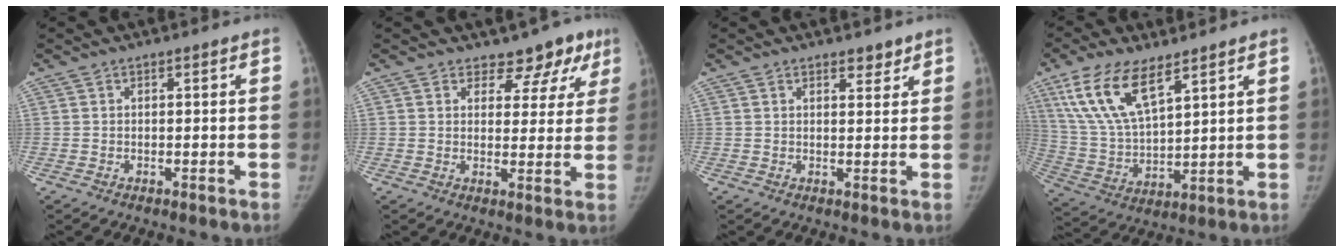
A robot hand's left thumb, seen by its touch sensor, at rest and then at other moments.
{"total": 7.7, "force": [5.7, 4.7, 2.0], "torque": [0.021, -0.029, 0.057]}
{"total": 2.4, "force": [1.8, 1.1, 1.1], "torque": [-0.002, -0.013, 0.025]}
{"total": 14.8, "force": [8.5, 6.0, 10.5], "torque": [-0.201, -0.028, 0.175]}